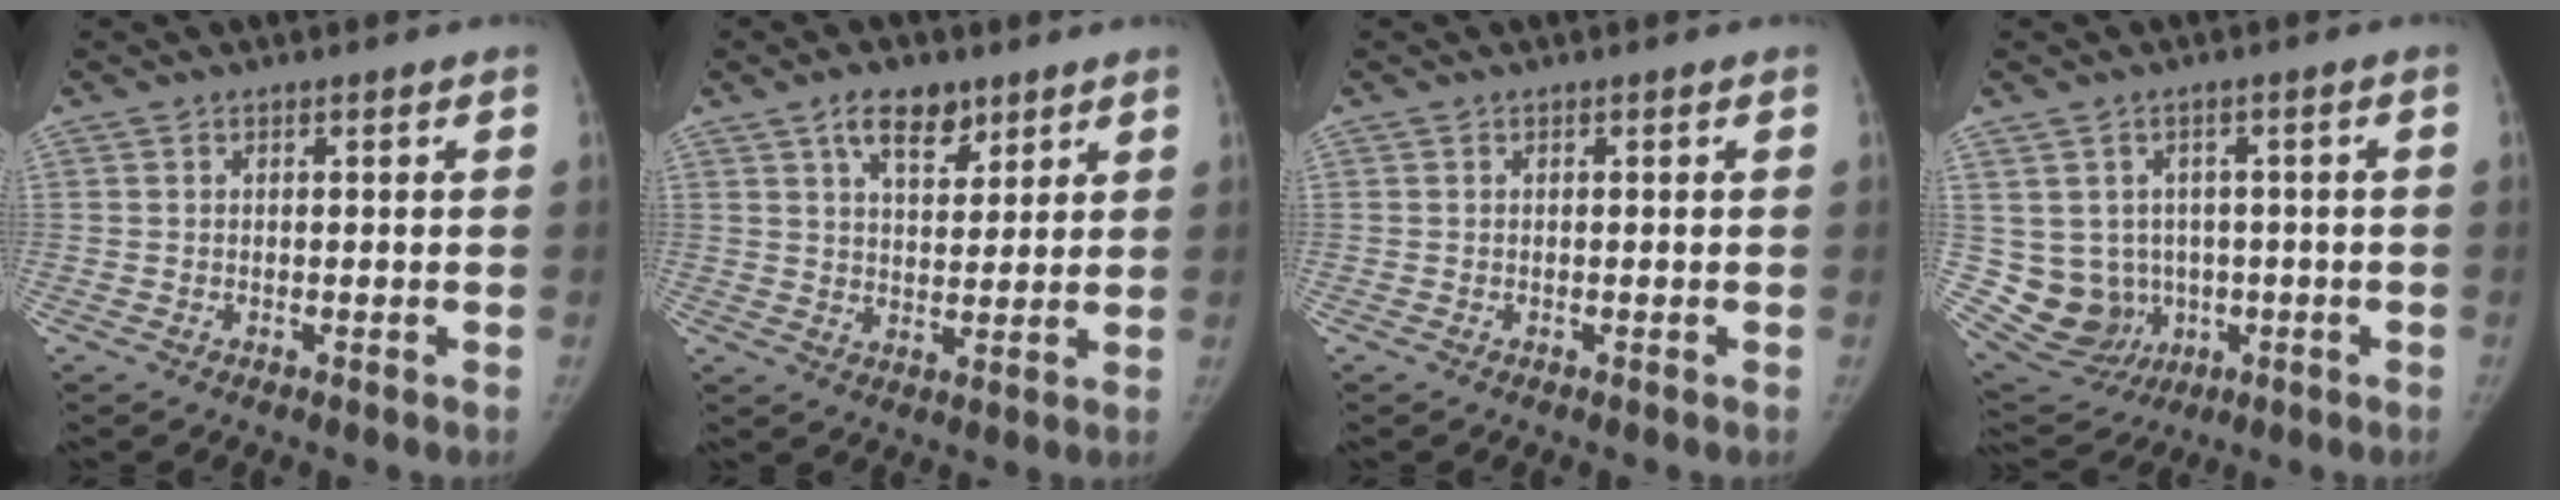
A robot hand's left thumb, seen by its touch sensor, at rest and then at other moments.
{"total": 7.8, "force": [4.9, 4.0, 4.5], "torque": [-0.047, -0.029, 0.081]}
{"total": 0.0}
{"total": 10.4, "force": [-0.4, 9.7, 3.6], "torque": [-0.047, 0.006, 0.022]}